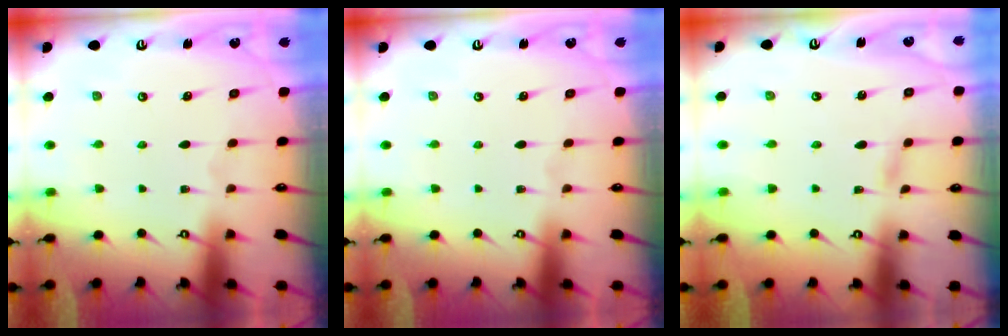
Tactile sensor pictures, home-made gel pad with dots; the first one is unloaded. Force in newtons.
{"total": 0.0}
{"total": 1.9, "press": 1.8, "slide": 0.2}